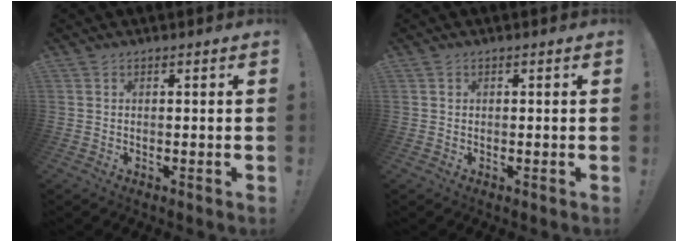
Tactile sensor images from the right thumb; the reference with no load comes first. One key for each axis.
{"total": 0.6, "fx": 0.2, "fy": 0.6, "fz": 0.0, "tx": 0.003, "ty": 0.000, "tz": 0.004}